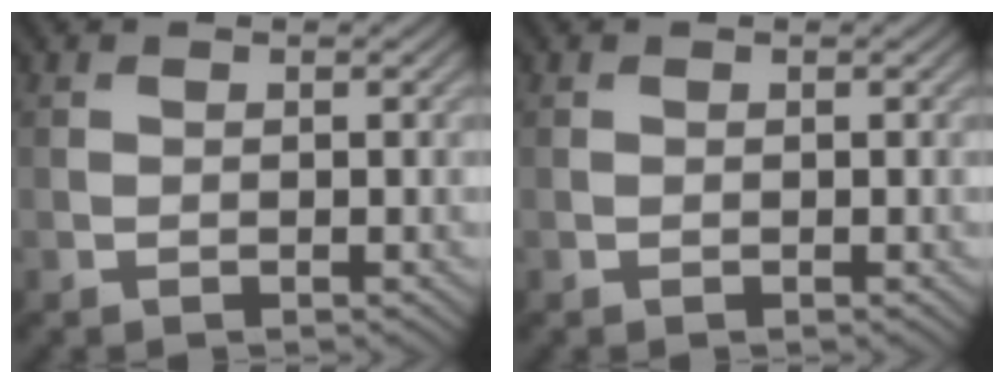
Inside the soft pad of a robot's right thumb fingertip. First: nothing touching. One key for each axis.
{"total": 0.0}